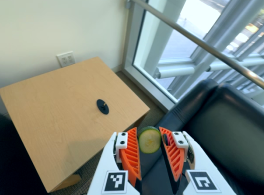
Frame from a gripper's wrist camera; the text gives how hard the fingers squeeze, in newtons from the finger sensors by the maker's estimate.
{"total": 7.8, "left": 7.7, "right": 7.9}